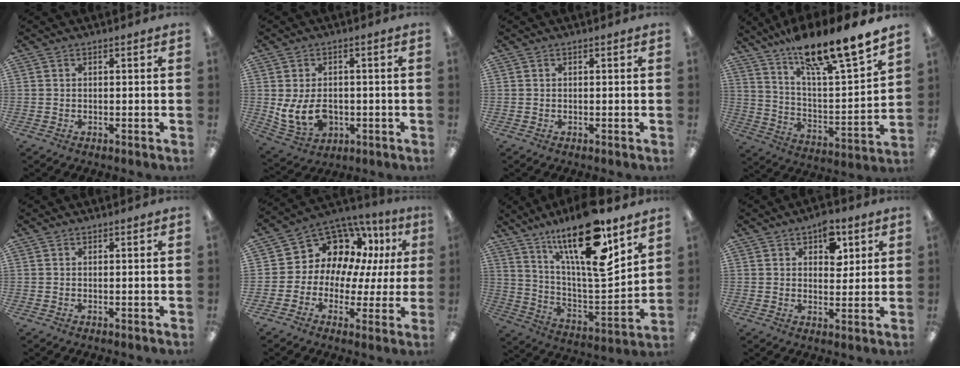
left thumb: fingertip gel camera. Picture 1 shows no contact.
{"total": 9.3, "force": [-1.4, 6.9, 6.1], "torque": [-0.119, 0.007, -0.021]}
{"total": 0.0}
{"total": 18.6, "force": [15.8, 1.9, 9.6], "torque": [-0.165, -0.114, 0.258]}
{"total": 0.0}
{"total": 12.6, "force": [6.5, 9.4, 5.5], "torque": [-0.110, -0.039, 0.129]}
{"total": 20.6, "force": [14.5, 4.8, 13.8], "torque": [-0.245, -0.096, 0.237]}
{"total": 7.8, "force": [4.1, 4.6, 4.7], "torque": [-0.048, -0.013, 0.066]}